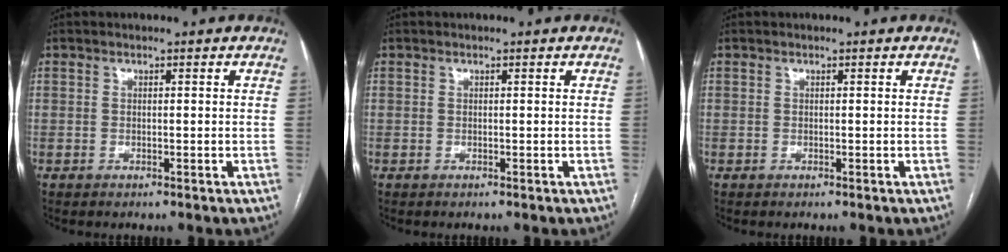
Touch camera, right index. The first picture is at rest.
{"total": 0.0}
{"total": 0.0}